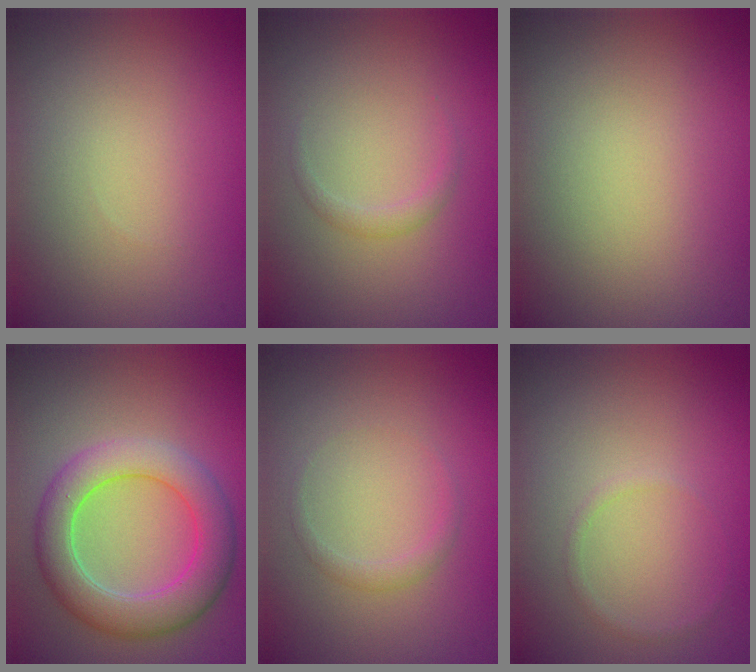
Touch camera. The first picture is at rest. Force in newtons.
{"total": 0.5, "press": 0.5, "slide": 0.1}
{"total": 0.0}
{"total": 6.1, "press": 6.1, "slide": 0.4}
{"total": 1.0, "press": 1.0, "slide": 0.1}
{"total": 0.6, "press": 0.6, "slide": 0.1}